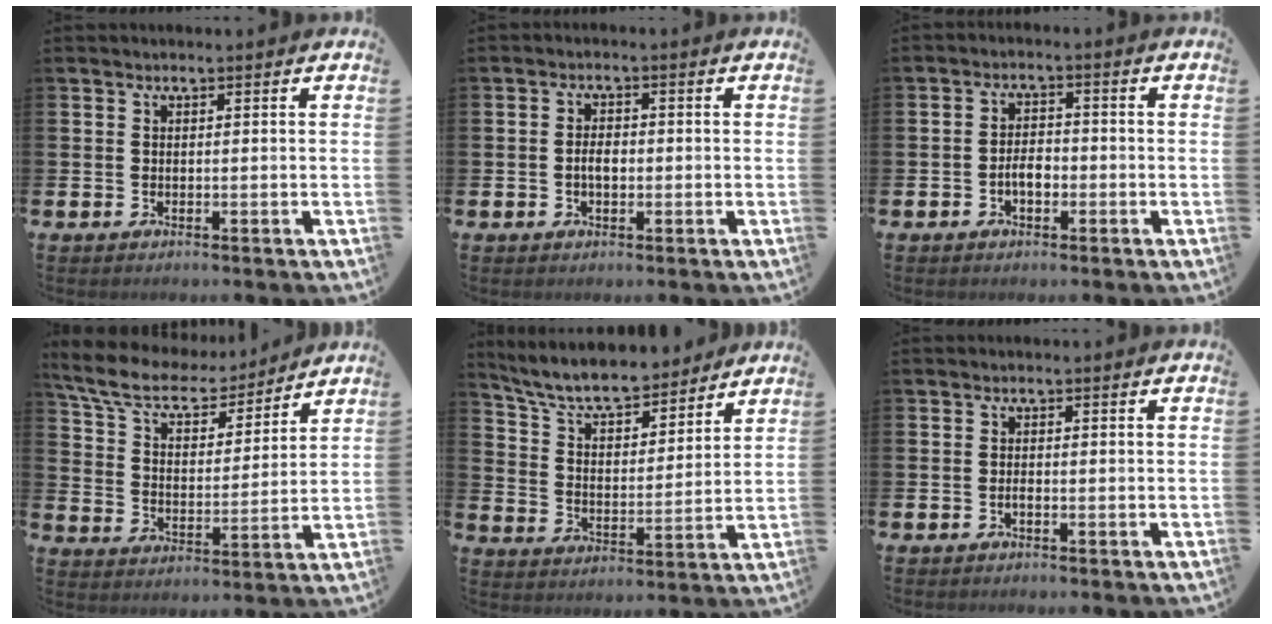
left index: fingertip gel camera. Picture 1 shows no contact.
{"total": 2.5, "force": [-0.4, 1.4, 2.0], "torque": [-0.027, 0.001, -0.011]}
{"total": 2.8, "force": [-1.0, 1.5, 2.1], "torque": [-0.039, 0.006, -0.022]}
{"total": 8.5, "force": [7.6, 2.6, 2.9], "torque": [-0.098, -0.047, 0.133]}
{"total": 8.3, "force": [7.6, 2.0, 2.6], "torque": [-0.078, -0.049, 0.132]}
{"total": 0.6, "force": [-0.4, 0.2, 0.4], "torque": [-0.016, 0.000, -0.006]}